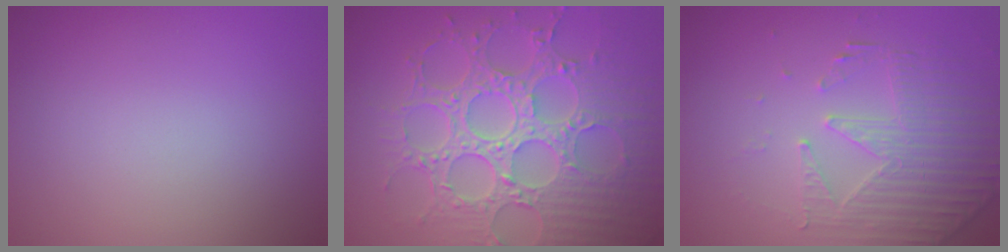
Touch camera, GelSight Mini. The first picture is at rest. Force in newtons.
{"total": 8.6, "press": 6.5, "slide": 5.7}
{"total": 4.9, "press": 3.7, "slide": 3.2}